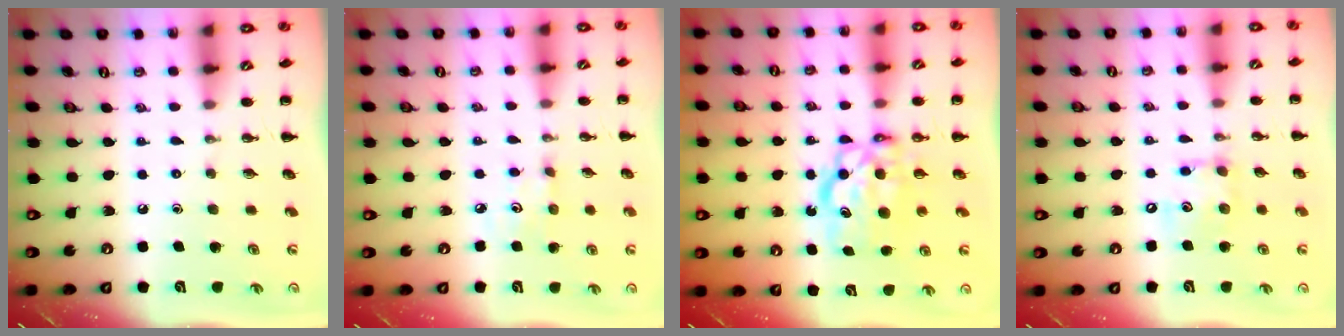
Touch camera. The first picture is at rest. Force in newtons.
{"total": 3.4, "press": 3.3, "slide": 1.0}
{"total": 8.2, "press": 8.1, "slide": 1.3}
{"total": 8.8, "press": 8.7, "slide": 1.1}